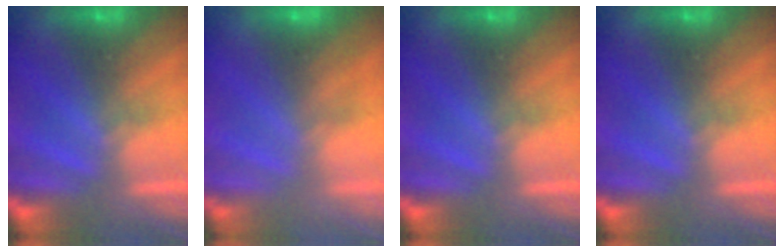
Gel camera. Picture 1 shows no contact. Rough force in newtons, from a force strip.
{"total": 5.3}
{"total": 0.0}
{"total": 0.0}